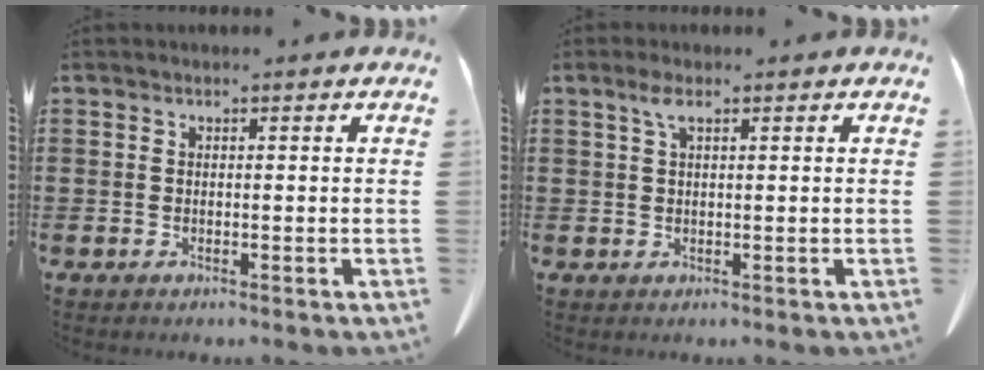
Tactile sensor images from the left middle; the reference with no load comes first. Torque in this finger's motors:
{"motor_torque": [0.41, -0.38, 0.08, 0.02]}